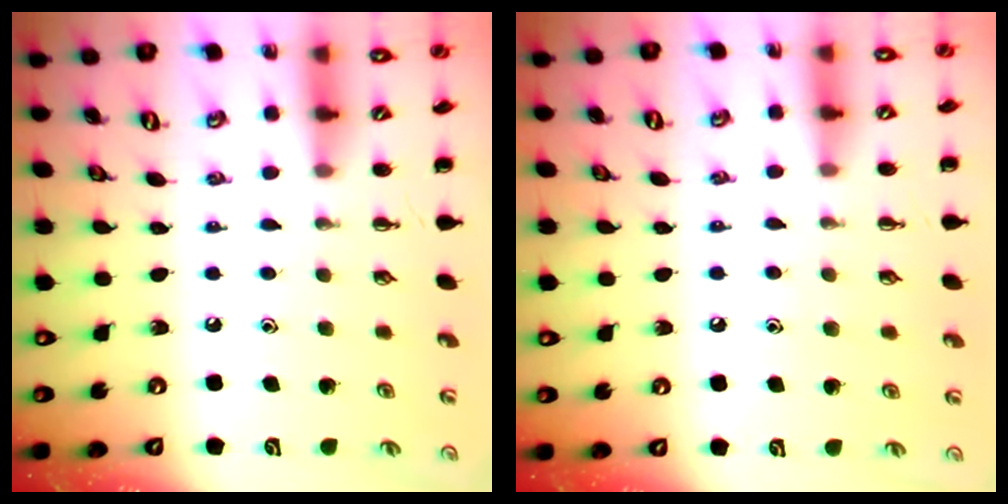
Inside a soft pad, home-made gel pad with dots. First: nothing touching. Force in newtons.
{"total": 5.1, "press": 4.9, "slide": 1.4}